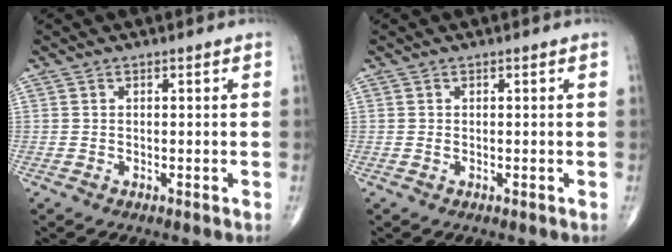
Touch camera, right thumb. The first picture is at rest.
{"total": 0.0}